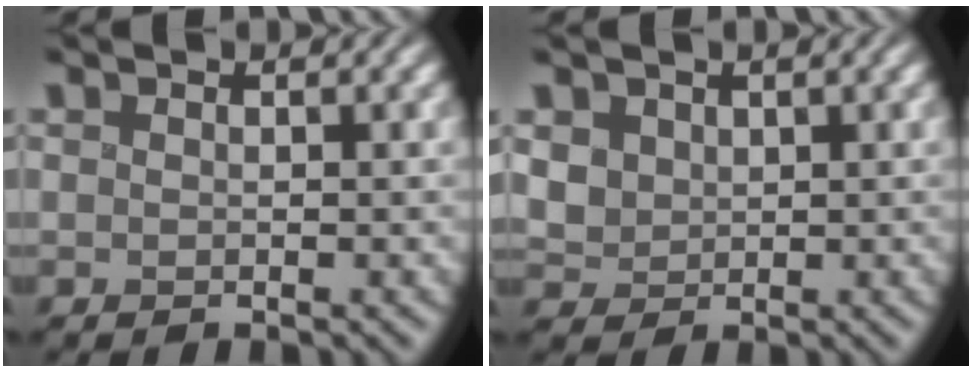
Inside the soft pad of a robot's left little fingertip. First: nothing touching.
{"total": 2.4, "force": [0.5, 2.0, 1.1], "torque": [-0.031, 0.000, 0.010]}